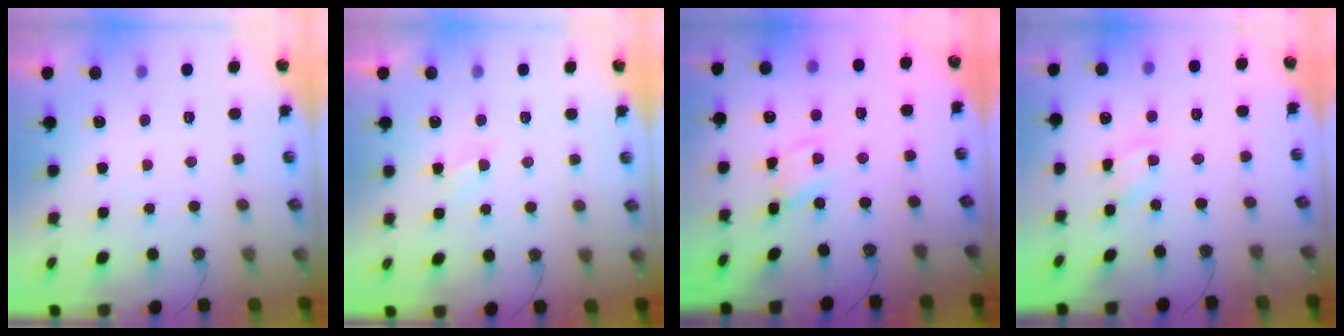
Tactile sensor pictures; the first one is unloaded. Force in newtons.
{"total": 2.9, "press": 2.9, "slide": 0.4}
{"total": 2.5, "press": 2.5, "slide": 0.1}
{"total": 3.4, "press": 3.4, "slide": 0.2}